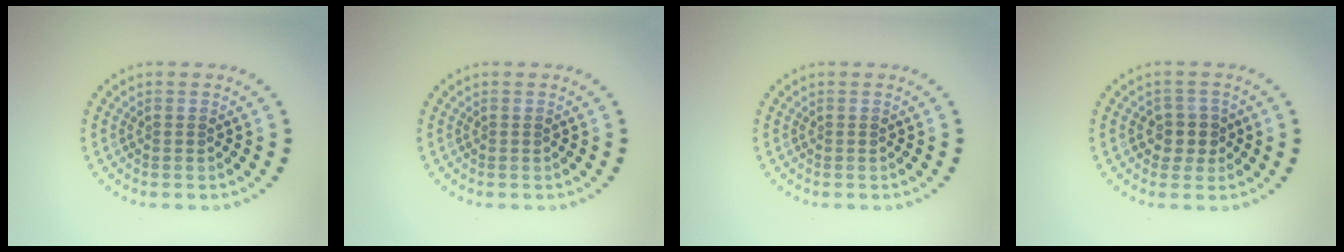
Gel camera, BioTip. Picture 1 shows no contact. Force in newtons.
{"total": 0.0}
{"total": 0.0}
{"total": 2.3, "press": 2.0, "slide": 1.2}